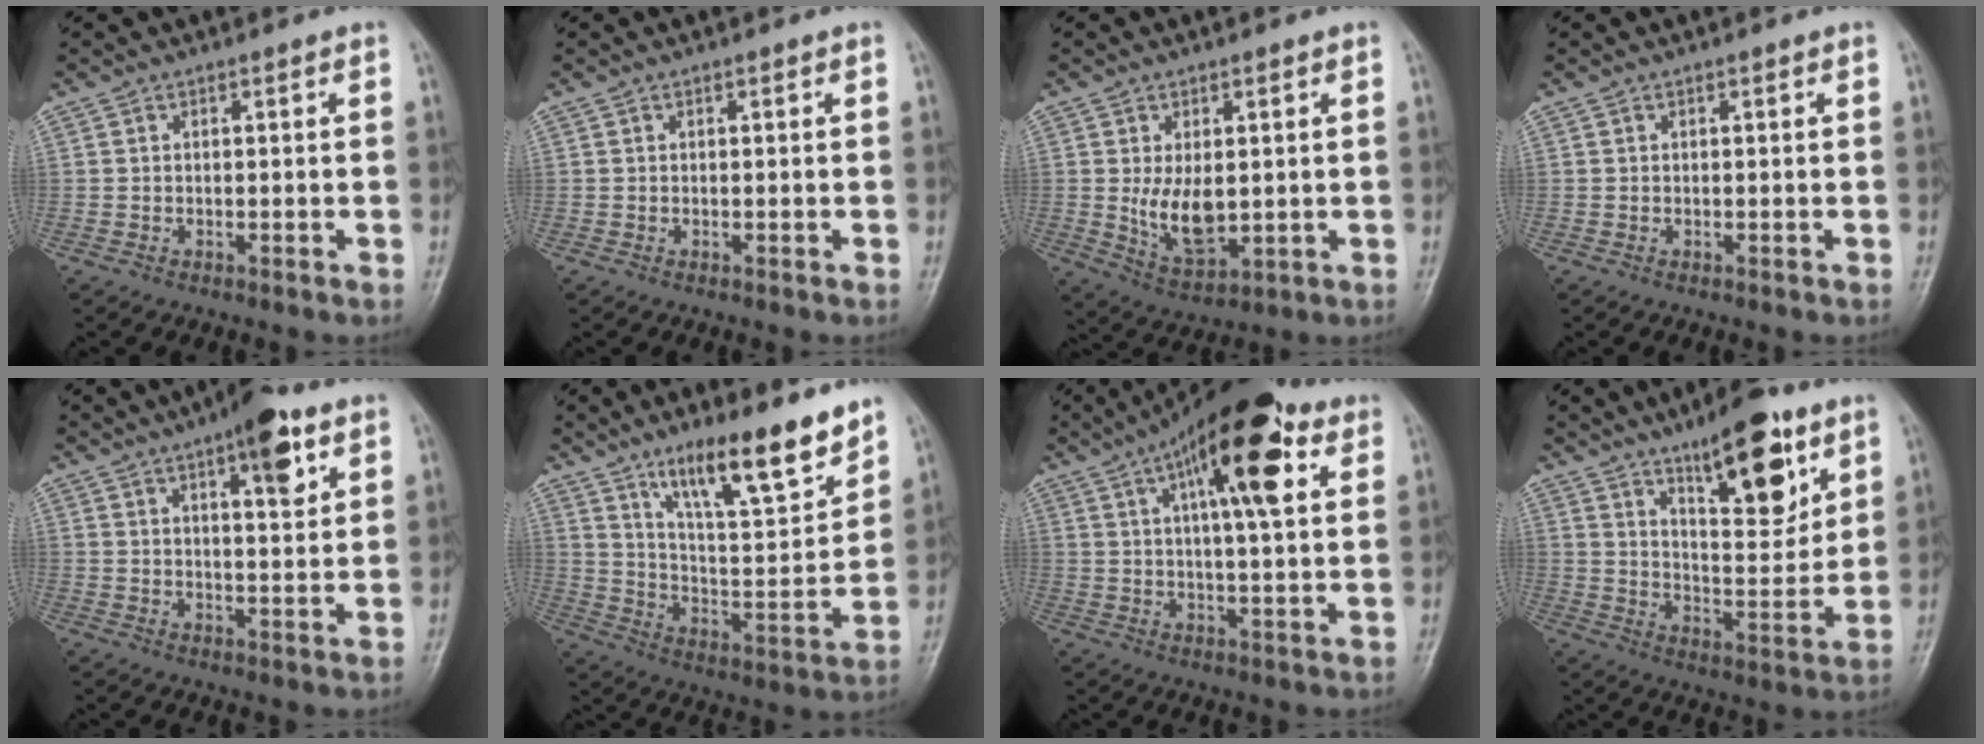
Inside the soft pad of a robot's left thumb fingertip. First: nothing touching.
{"total": 0.0}
{"total": 8.3, "force": [0.4, 4.6, 6.9], "torque": [-0.107, -0.019, 0.021]}
{"total": 0.0}
{"total": 9.5, "force": [5.0, 2.9, 7.5], "torque": [-0.093, -0.021, 0.069]}
{"total": 17.1, "force": [12.0, 3.9, 11.5], "torque": [-0.160, -0.076, 0.210]}
{"total": 17.3, "force": [7.2, 5.6, 14.7], "torque": [-0.206, 0.000, 0.103]}
{"total": 15.8, "force": [9.3, 5.5, 11.5], "torque": [-0.137, -0.057, 0.150]}